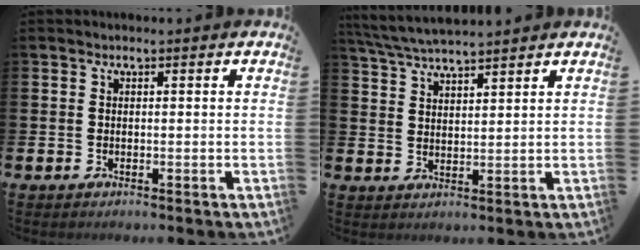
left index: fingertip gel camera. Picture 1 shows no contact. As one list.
[{"total": 5.1, "force": [4.9, 0.3, 1.3], "torque": [-0.040, -0.020, 0.089]}]